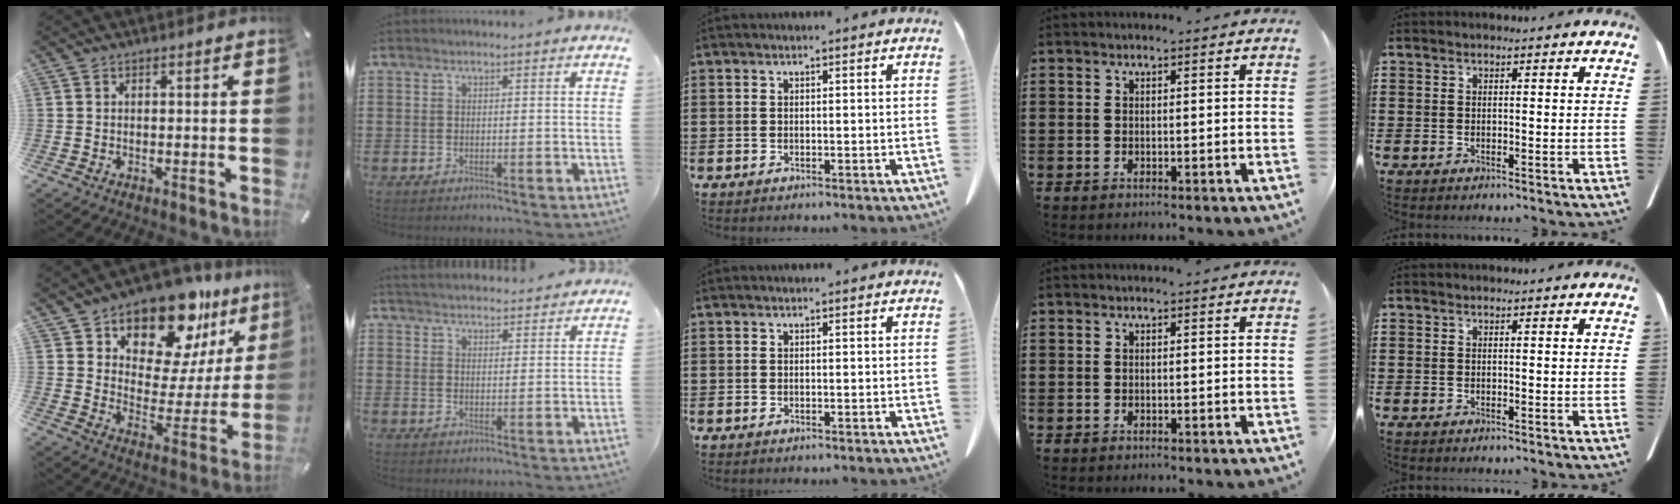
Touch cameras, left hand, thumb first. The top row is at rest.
{"thumb": {"total": 16.8, "force": [13.4, 8.1, 6.0], "torque": [-0.098, -0.117, 0.232]}, "index": {"total": 3.4, "force": [3.4, 0.1, 0.2], "torque": [-0.016, -0.012, 0.062]}}